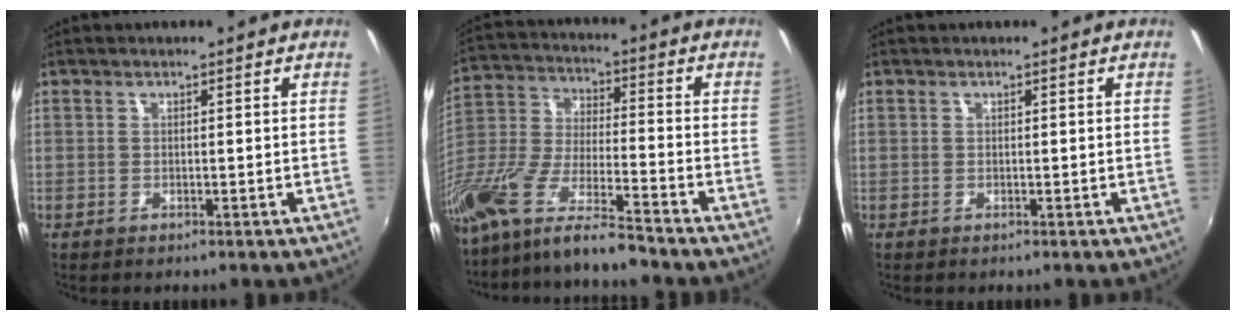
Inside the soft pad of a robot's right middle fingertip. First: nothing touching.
{"total": 15.4, "force": [-12.0, 1.5, 9.5], "torque": [-0.195, -0.026, -0.234]}
{"total": 0.0}